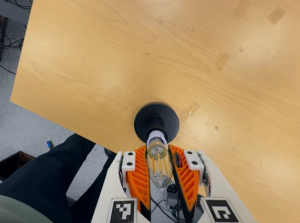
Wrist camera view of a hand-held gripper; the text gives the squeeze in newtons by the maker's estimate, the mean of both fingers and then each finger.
{"total": 18.2, "left": 18.1, "right": 18.4}